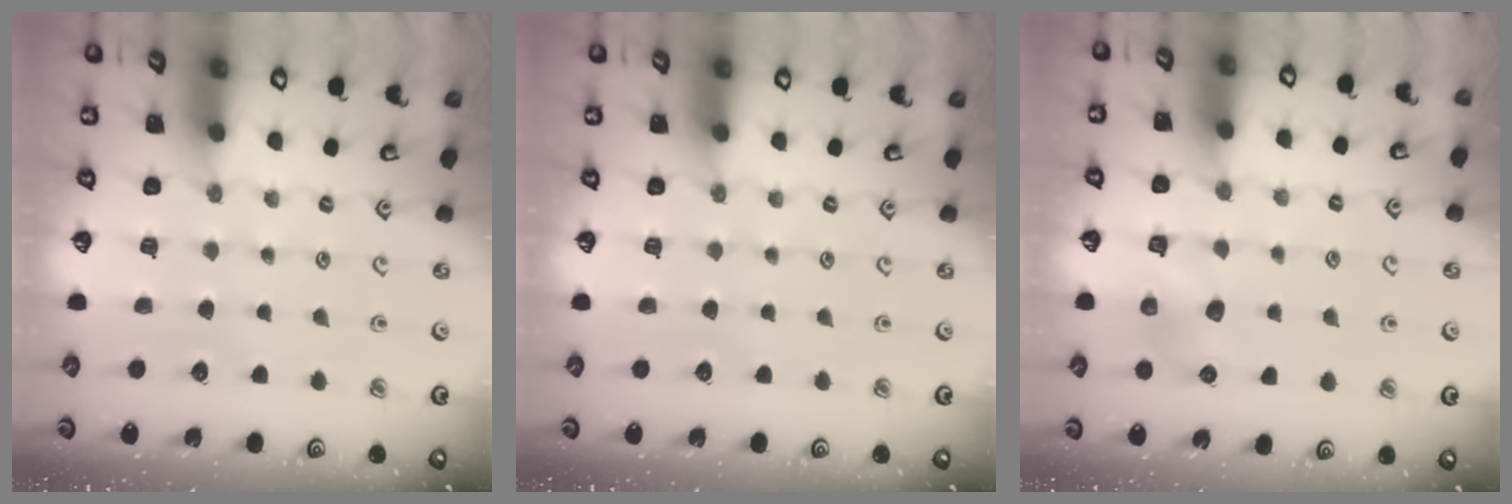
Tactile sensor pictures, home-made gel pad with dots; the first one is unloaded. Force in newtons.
{"total": 0.0}
{"total": 6.5, "press": 6.5, "slide": 0.5}